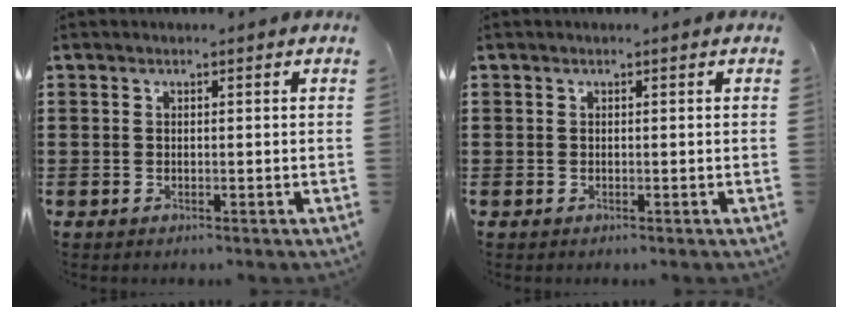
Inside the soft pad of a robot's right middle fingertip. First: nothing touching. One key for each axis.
{"total": 0.0}